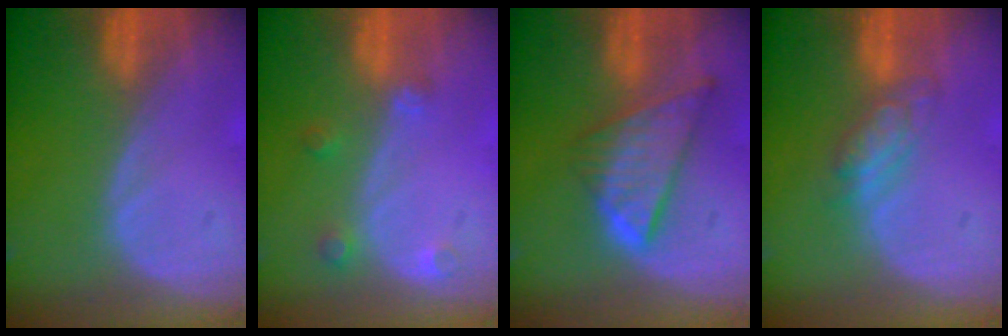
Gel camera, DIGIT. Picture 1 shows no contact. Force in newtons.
{"total": 2.6, "press": 2.6, "slide": 0.5}
{"total": 8.7, "press": 7.4, "slide": 4.5}
{"total": 5.4, "press": 4.7, "slide": 2.7}